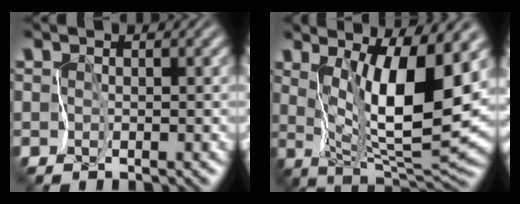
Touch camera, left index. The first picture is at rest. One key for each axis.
{"total": 8.1, "fx": 2.8, "fy": 1.7, "fz": 7.4, "tx": -0.133, "ty": -0.026, "tz": 0.058}